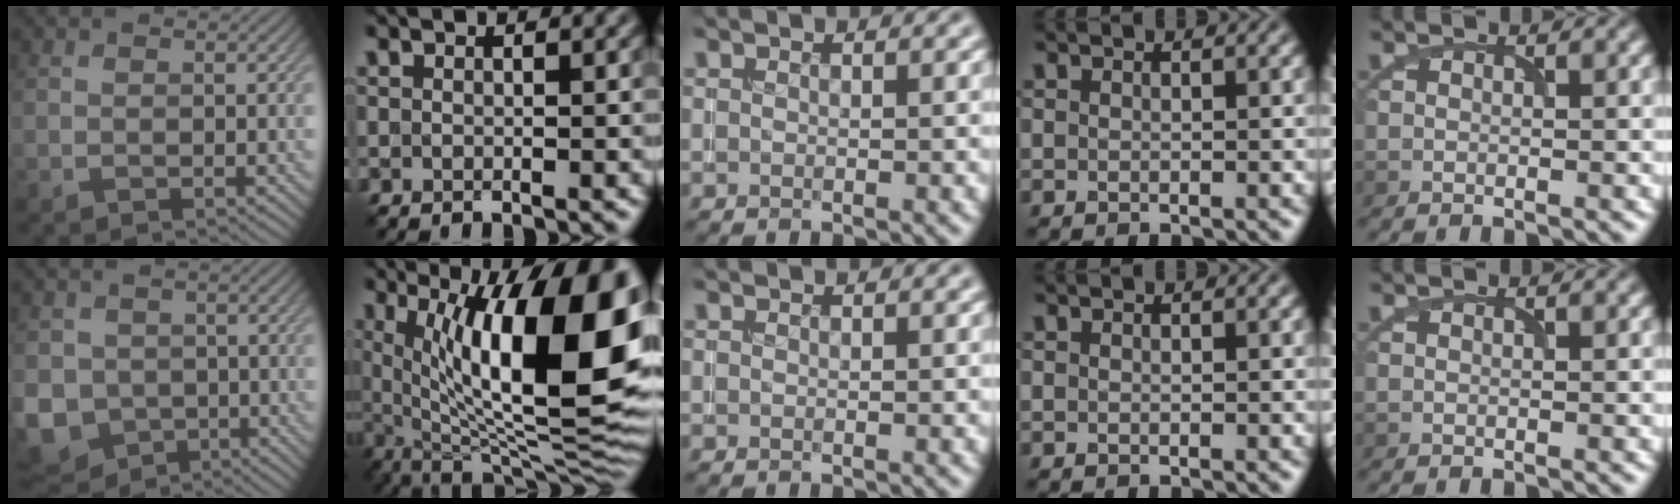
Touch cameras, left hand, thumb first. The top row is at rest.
{"thumb": {"total": 8.1, "force": [-1.7, 7.1, 3.6], "torque": [-0.101, -0.032, -0.038]}, "index": {"total": 17.4, "force": [3.6, 6.0, 15.9], "torque": [-0.205, 0.005, 0.058]}}